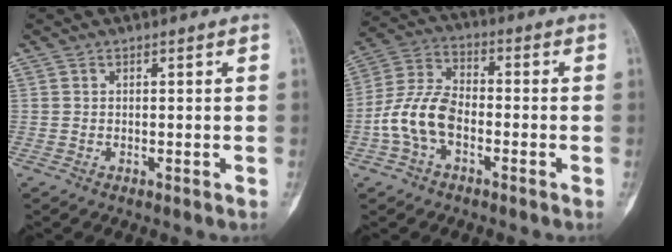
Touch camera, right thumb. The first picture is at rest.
{"total": 10.3, "force": [-3.2, 6.2, 7.7], "torque": [-0.157, 0.035, -0.069]}